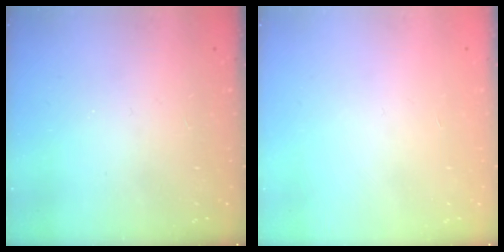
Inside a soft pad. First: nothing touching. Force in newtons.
{"total": 0.0}